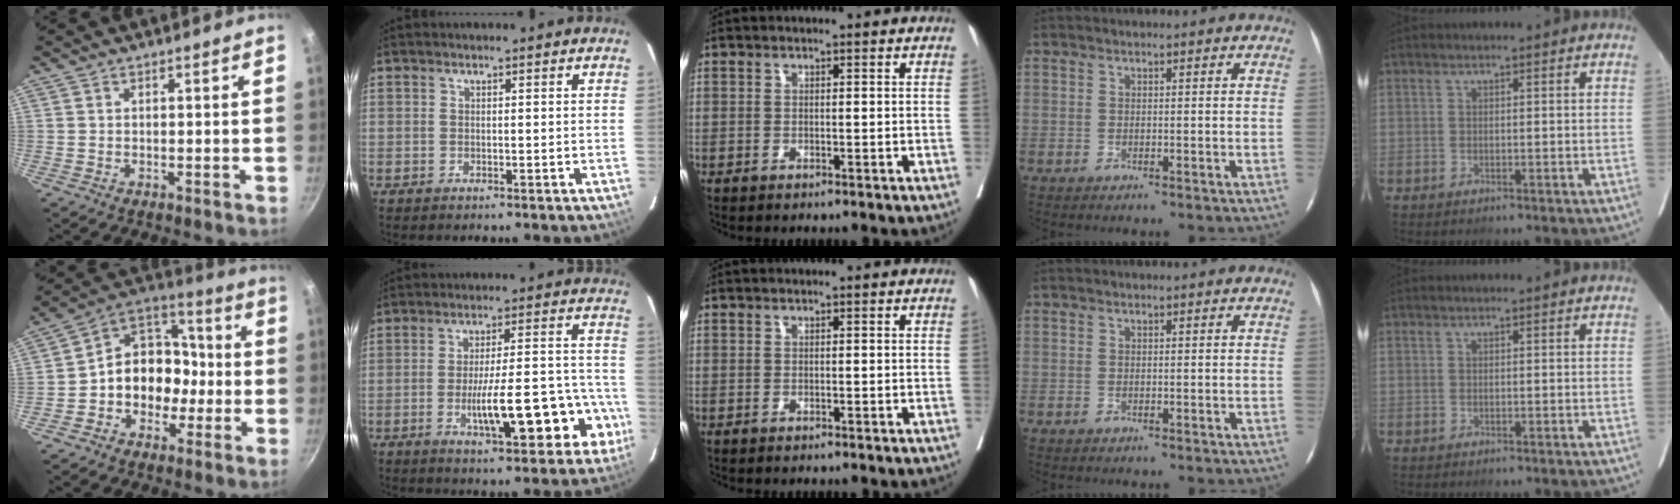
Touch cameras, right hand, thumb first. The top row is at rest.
{"thumb": {"total": 14.5, "force": [-2.3, 11.2, 8.9], "torque": [-0.091, 0.048, -0.049]}, "index": {"total": 14.6, "force": [-5.0, 3.5, 13.3], "torque": [-0.179, 0.030, -0.062]}}